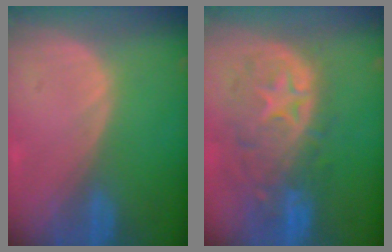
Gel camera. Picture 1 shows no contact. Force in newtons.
{"total": 11.1, "press": 9.8, "slide": 5.4}